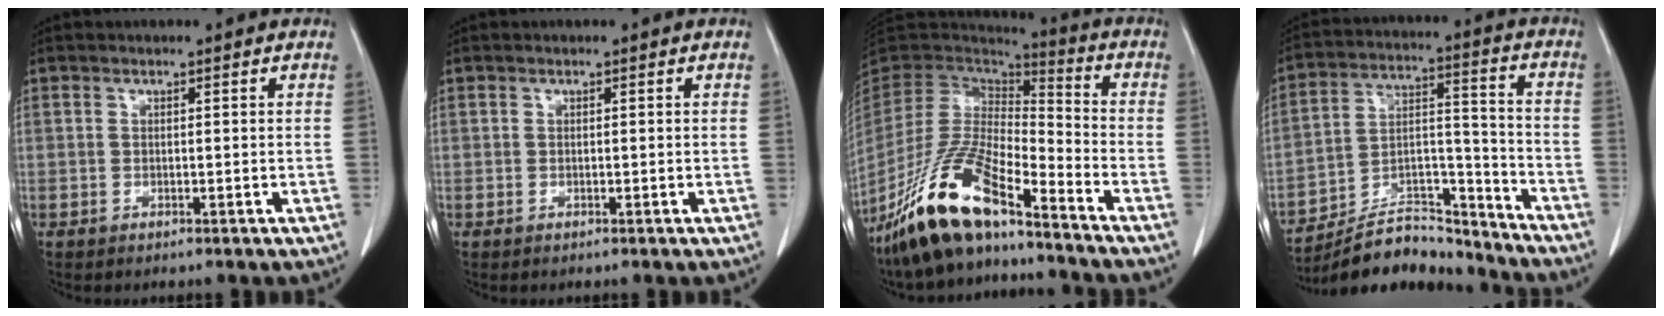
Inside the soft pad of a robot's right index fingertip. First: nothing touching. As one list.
[{"total": 0.0}, {"total": 16.9, "force": [-12.3, 3.4, 11.1], "torque": [-0.222, -0.015, -0.231]}, {"total": 13.6, "force": [-13.0, 3.0, 2.5], "torque": [-0.036, 0.047, -0.223]}]